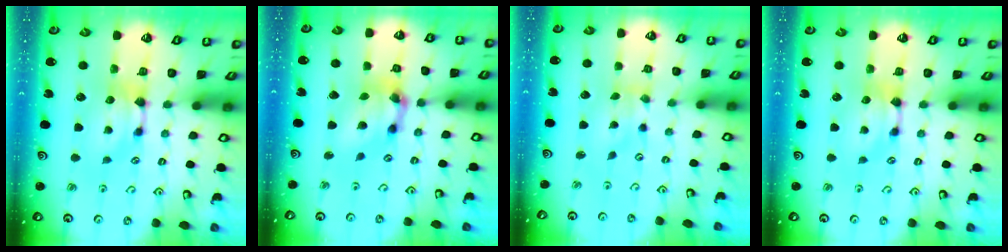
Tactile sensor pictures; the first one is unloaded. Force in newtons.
{"total": 7.0, "press": 6.6, "slide": 2.3}
{"total": 1.8, "press": 1.5, "slide": 1.1}
{"total": 0.0}